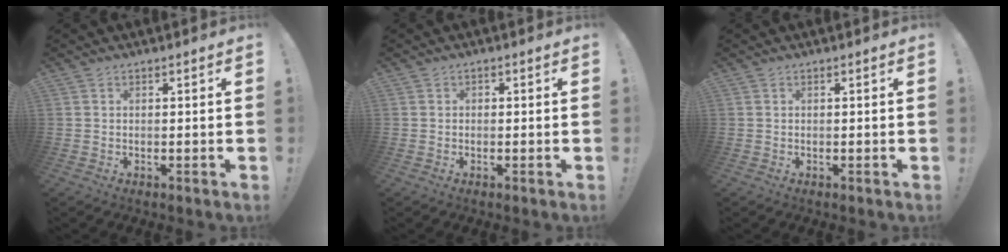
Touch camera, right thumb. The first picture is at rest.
{"total": 0.9, "force": [-0.4, 0.8, 0.2], "torque": [-0.004, 0.004, -0.008]}
{"total": 0.0}